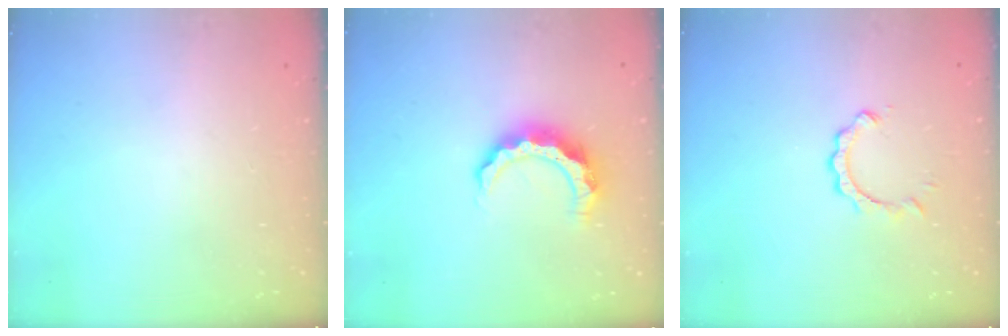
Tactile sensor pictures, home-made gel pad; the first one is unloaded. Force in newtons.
{"total": 8.6, "press": 8.6, "slide": 0.1}
{"total": 2.3, "press": 2.3, "slide": 0.2}